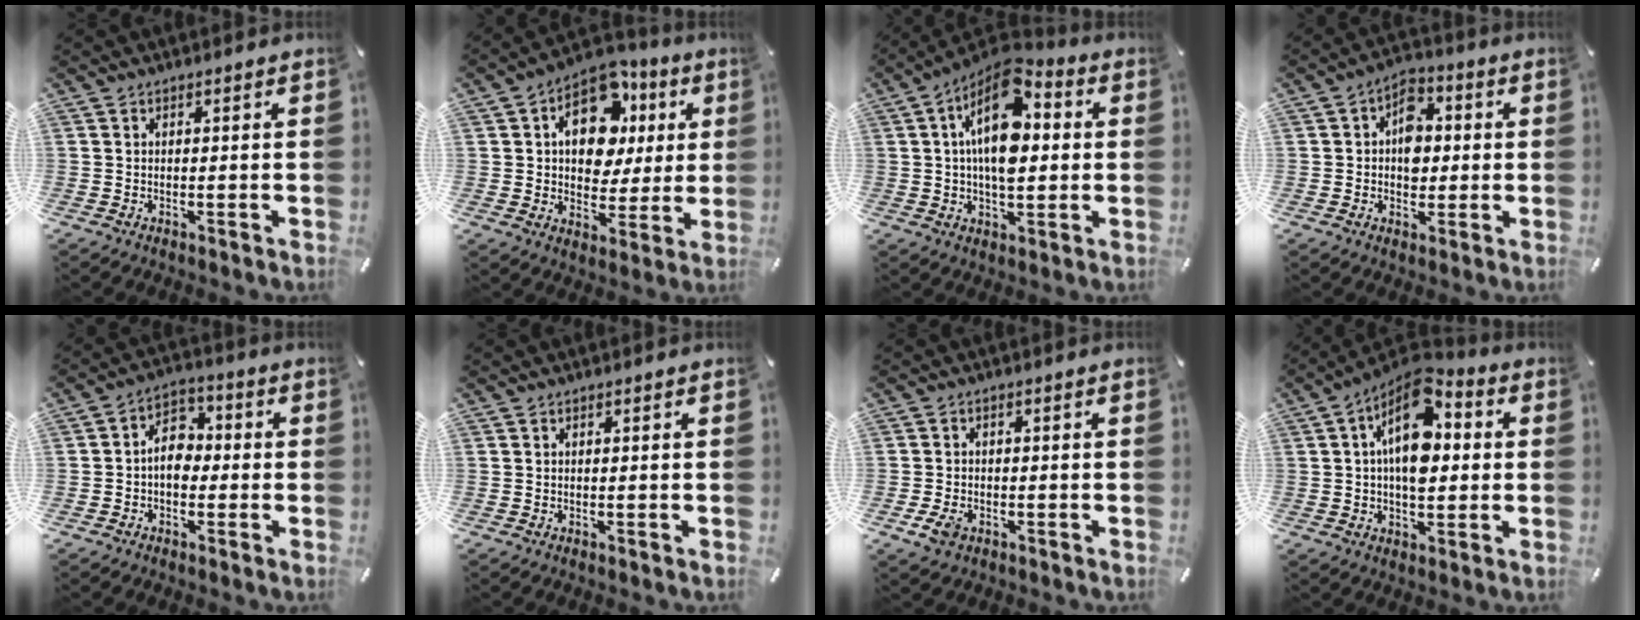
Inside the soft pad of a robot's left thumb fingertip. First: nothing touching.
{"total": 15.1, "force": [5.4, 10.8, 9.1], "torque": [-0.136, -0.016, 0.101]}
{"total": 16.4, "force": [3.2, 9.2, 13.3], "torque": [-0.237, -0.018, 0.051]}
{"total": 7.8, "force": [0.2, 5.9, 5.0], "torque": [-0.059, 0.002, 0.000]}
{"total": 7.1, "force": [-1.3, 5.3, 4.6], "torque": [-0.083, 0.020, -0.025]}
{"total": 0.0}
{"total": 3.6, "force": [-1.5, 2.5, 2.1], "torque": [-0.057, -0.001, -0.032]}
{"total": 15.1, "force": [2.8, 9.1, 11.8], "torque": [-0.196, -0.016, 0.049]}